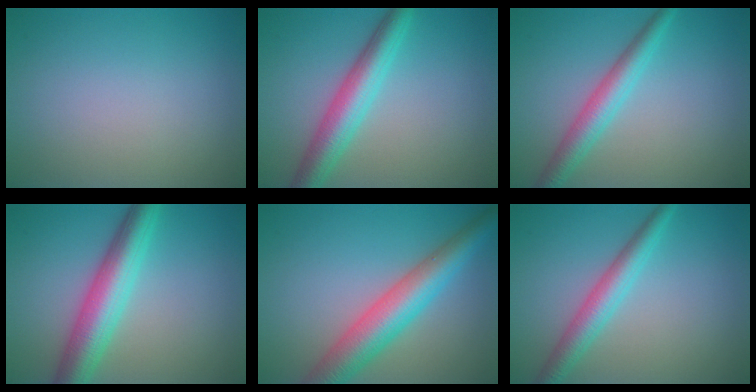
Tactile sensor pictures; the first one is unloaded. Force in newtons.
{"total": 5.0, "press": 5.0, "slide": 0.2}
{"total": 3.6, "press": 3.6, "slide": 0.1}
{"total": 6.4, "press": 6.4, "slide": 0.2}
{"total": 6.8, "press": 6.8, "slide": 0.1}
{"total": 3.6, "press": 3.6, "slide": 0.1}